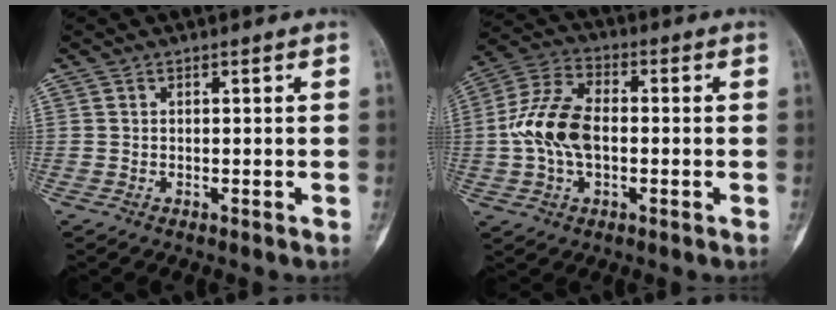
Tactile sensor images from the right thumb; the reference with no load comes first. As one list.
[{"total": 12.1, "force": [-0.6, 7.3, 9.6], "torque": [-0.192, 0.026, -0.016]}]